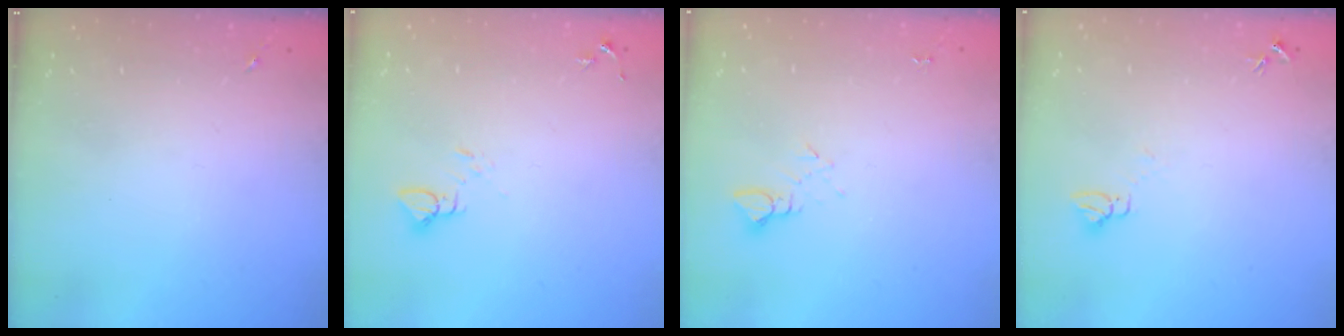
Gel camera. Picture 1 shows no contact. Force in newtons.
{"total": 3.1, "press": 3.1, "slide": 0.1}
{"total": 4.2, "press": 4.2, "slide": 0.4}
{"total": 4.1, "press": 4.1, "slide": 0.3}